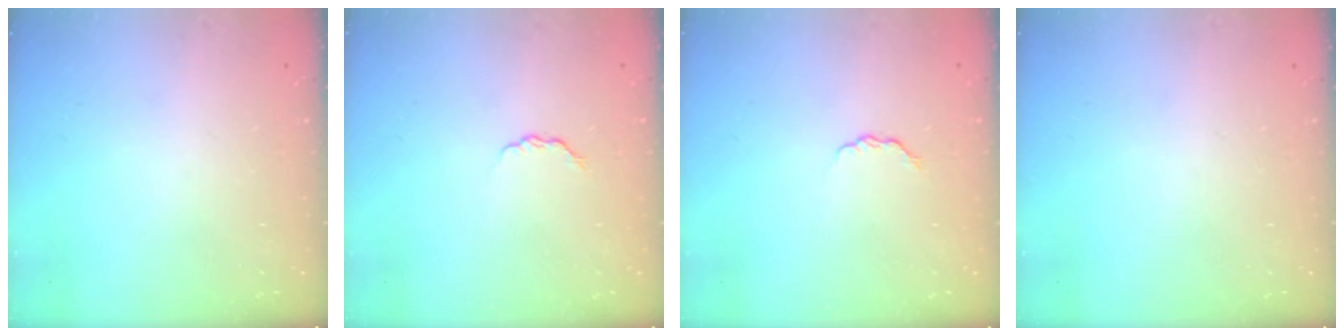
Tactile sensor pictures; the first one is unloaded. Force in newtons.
{"total": 3.3, "press": 3.3, "slide": 0.5}
{"total": 3.3, "press": 3.3, "slide": 0.5}
{"total": 0.0}